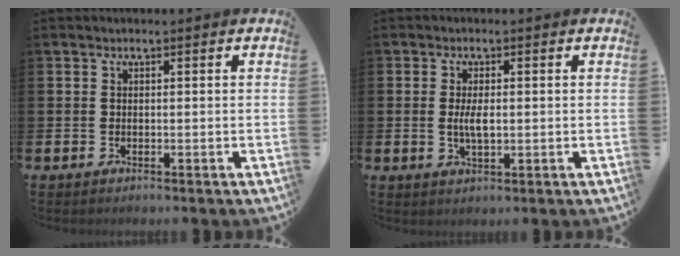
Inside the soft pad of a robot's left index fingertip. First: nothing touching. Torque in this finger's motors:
{"motor_torque": [0.30, -0.16, 0.12, 0.07]}